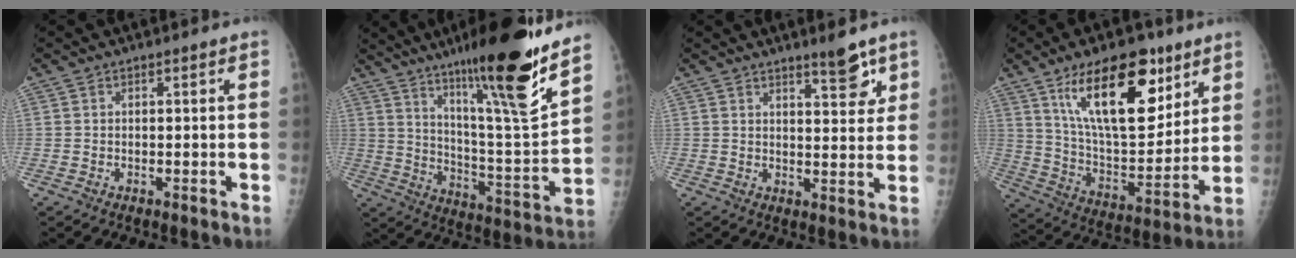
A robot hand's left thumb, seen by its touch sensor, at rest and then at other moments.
{"total": 22.5, "force": [15.5, 1.7, 16.3], "torque": [-0.226, -0.081, 0.255]}
{"total": 5.7, "force": [4.0, 1.6, 3.6], "torque": [-0.035, -0.029, 0.056]}
{"total": 21.9, "force": [11.7, 9.6, 15.9], "torque": [-0.213, -0.058, 0.207]}